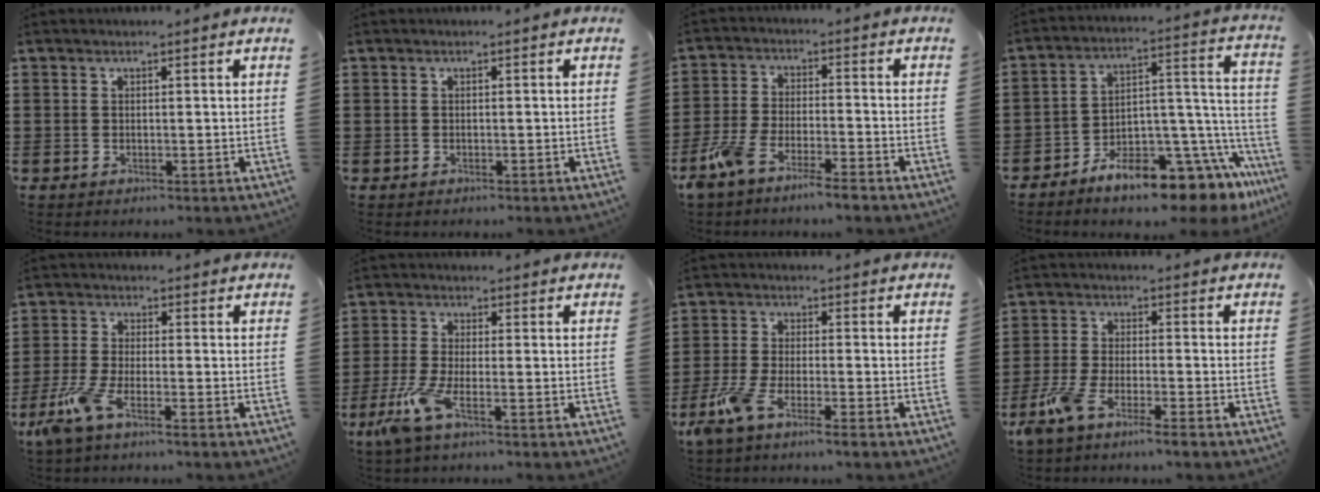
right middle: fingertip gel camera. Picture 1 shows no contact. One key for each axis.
{"total": 0.0}
{"total": 6.4, "fx": -5.3, "fy": 0.7, "fz": 3.5, "tx": -0.092, "ty": -0.010, "tz": -0.105}
{"total": 11.8, "fx": -9.1, "fy": 4.2, "fz": 6.2, "tx": -0.086, "ty": 0.021, "tz": -0.155}
{"total": 5.7, "fx": -3.6, "fy": 1.1, "fz": 4.3, "tx": -0.112, "ty": -0.017, "tz": -0.071}
{"total": 5.9, "fx": -2.9, "fy": 1.4, "fz": 5.0, "tx": -0.130, "ty": -0.019, "tz": -0.060}
{"total": 5.7, "fx": -4.2, "fy": 0.7, "fz": 3.8, "tx": -0.104, "ty": -0.018, "tz": -0.086}
{"total": 6.0, "fx": -4.7, "fy": 0.5, "fz": 3.7, "tx": -0.103, "ty": -0.018, "tz": -0.095}